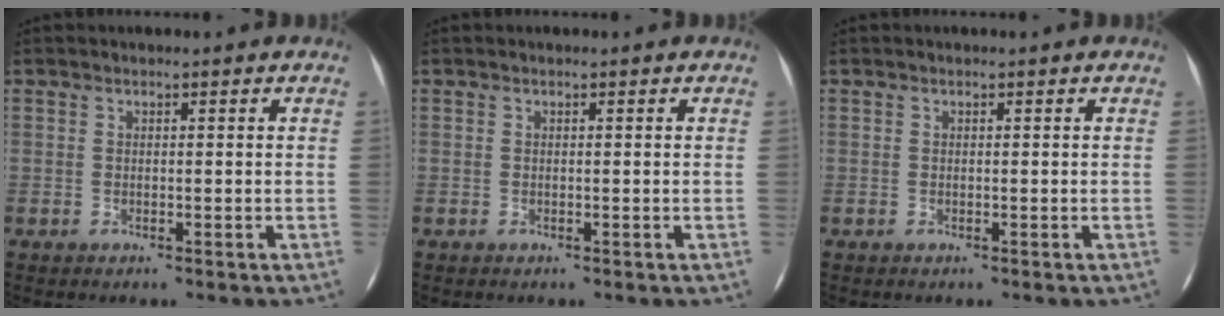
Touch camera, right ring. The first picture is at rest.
{"total": 0.0}
{"total": 0.0}